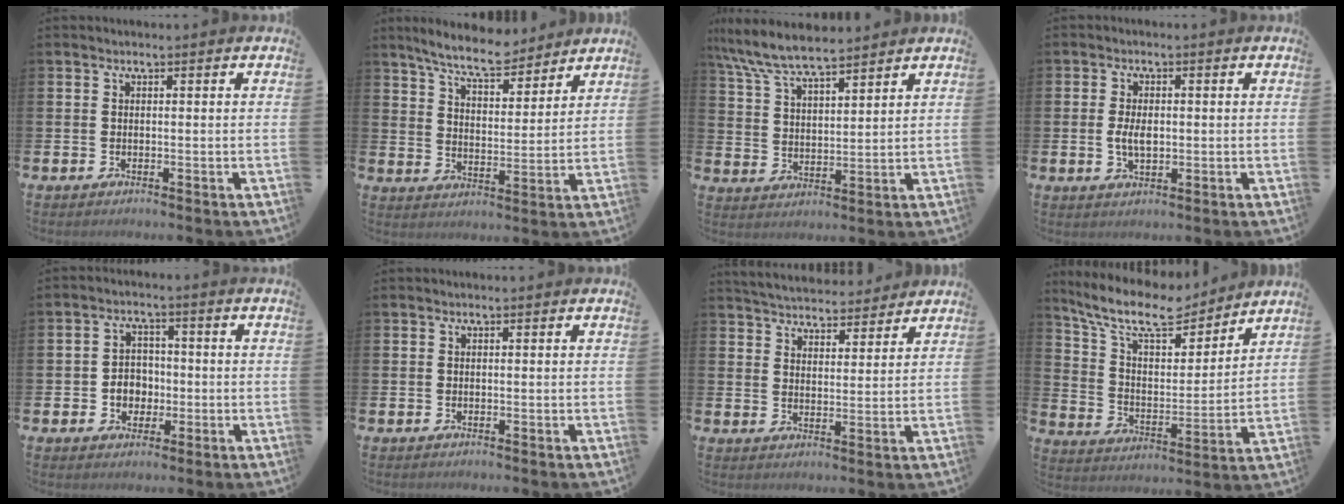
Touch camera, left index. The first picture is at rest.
{"total": 8.0, "force": [7.4, 1.3, 2.8], "torque": [-0.070, -0.034, 0.131]}
{"total": 7.8, "force": [7.3, 1.1, 2.6], "torque": [-0.076, -0.032, 0.132]}
{"total": 3.4, "force": [0.0, 1.9, 2.8], "torque": [-0.040, 0.001, -0.004]}
{"total": 3.7, "force": [-0.8, 3.3, 1.5], "torque": [-0.015, -0.003, -0.026]}
{"total": 0.0}
{"total": 4.9, "force": [4.8, 0.9, 0.1], "torque": [-0.017, -0.033, 0.084]}
{"total": 11.3, "force": [9.6, 3.3, 4.8], "torque": [-0.120, -0.060, 0.164]}